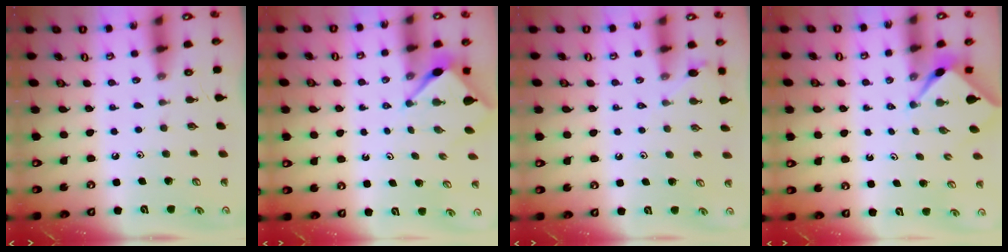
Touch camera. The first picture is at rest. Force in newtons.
{"total": 3.0, "press": 3.0, "slide": 0.3}
{"total": 4.1, "press": 4.0, "slide": 0.6}
{"total": 2.3, "press": 2.3, "slide": 0.2}